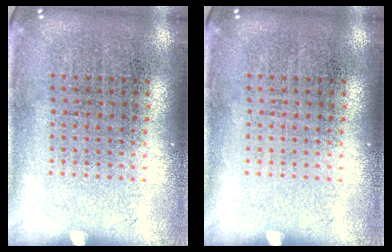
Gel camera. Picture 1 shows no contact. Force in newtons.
{"total": 0.0}